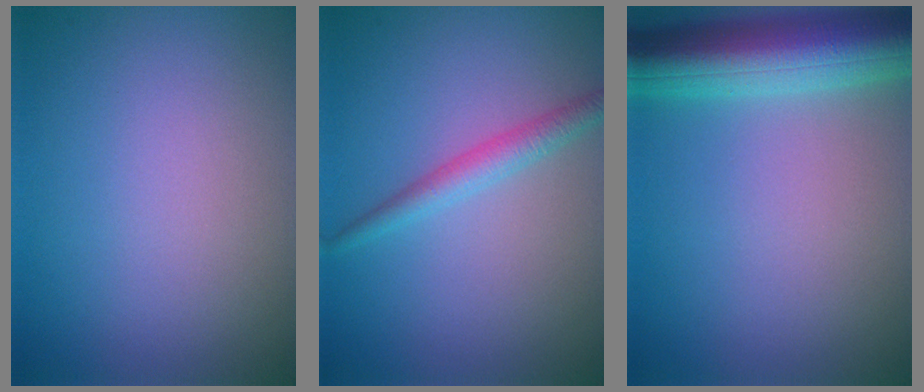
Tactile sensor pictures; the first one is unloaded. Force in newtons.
{"total": 2.0, "press": 2.0, "slide": 0.0}
{"total": 8.0, "press": 7.9, "slide": 0.3}